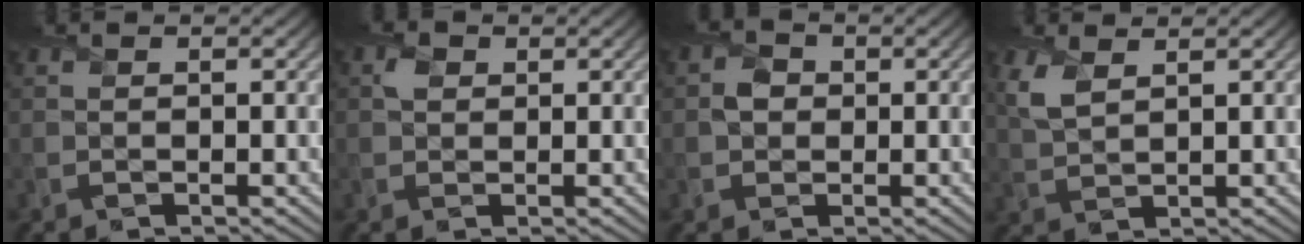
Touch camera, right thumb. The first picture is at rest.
{"total": 1.5, "force": [0.5, 1.3, 0.5], "torque": [-0.013, 0.002, 0.004]}
{"total": 2.1, "force": [0.0, 1.9, 0.8], "torque": [-0.017, -0.001, -0.007]}
{"total": 3.6, "force": [2.0, 1.5, 2.5], "torque": [-0.076, 0.004, 0.046]}